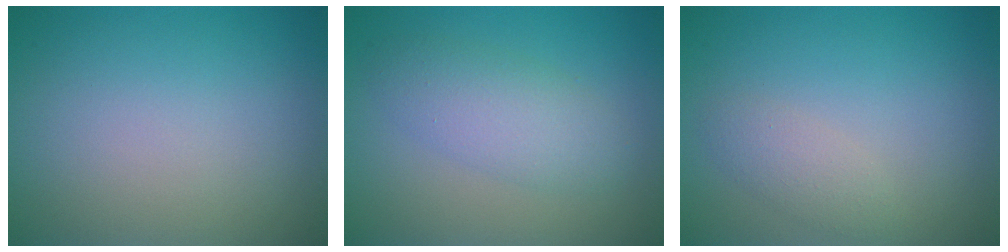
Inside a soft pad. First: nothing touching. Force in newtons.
{"total": 3.7, "press": 3.7, "slide": 0.0}
{"total": 1.6, "press": 1.6, "slide": 0.1}